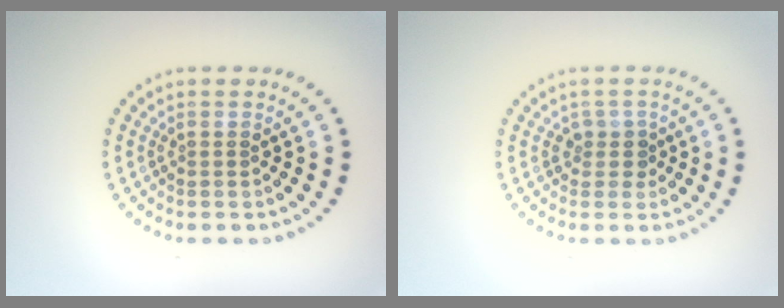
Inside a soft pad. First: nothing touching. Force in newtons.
{"total": 1.5, "press": 1.2, "slide": 1.0}